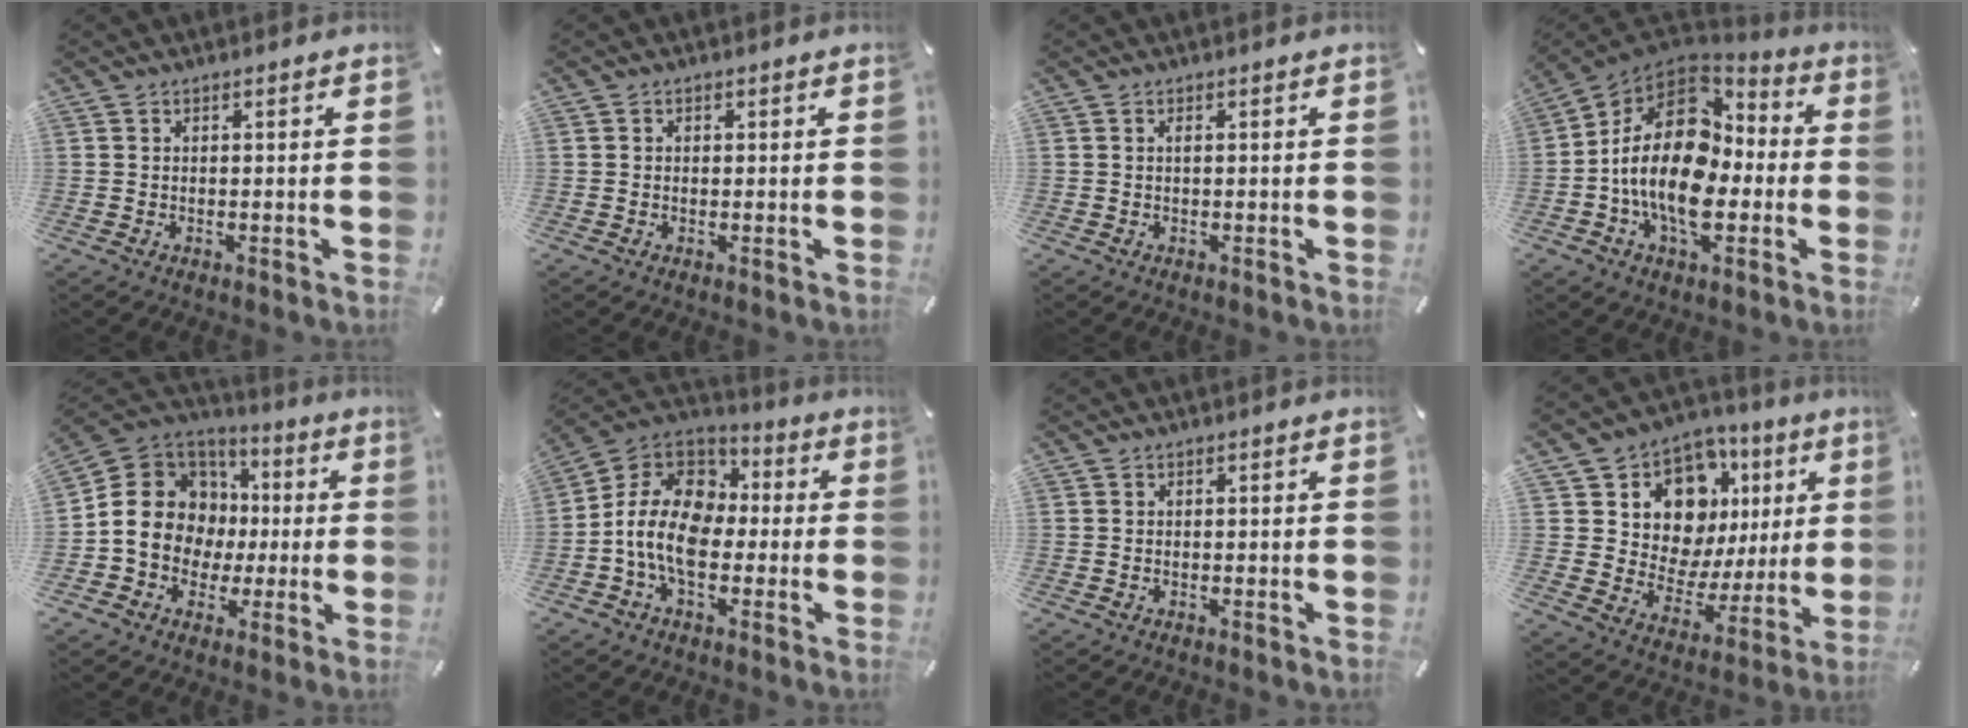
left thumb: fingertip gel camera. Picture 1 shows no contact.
{"total": 0.7, "force": [0.0, 0.6, 0.3], "torque": [-0.005, 0.005, -0.001]}
{"total": 0.7, "force": [0.1, 0.1, 0.7], "torque": [-0.013, 0.000, 0.001]}
{"total": 20.6, "force": [-2.2, 13.4, 15.5], "torque": [-0.299, 0.006, -0.038]}
{"total": 15.0, "force": [-1.0, 13.8, 6.0], "torque": [-0.123, 0.006, -0.011]}
{"total": 13.9, "force": [-3.1, 10.0, 9.1], "torque": [-0.209, 0.022, -0.062]}
{"total": 0.0}
{"total": 13.2, "force": [6.6, 10.2, 5.2], "torque": [-0.080, -0.065, 0.124]}